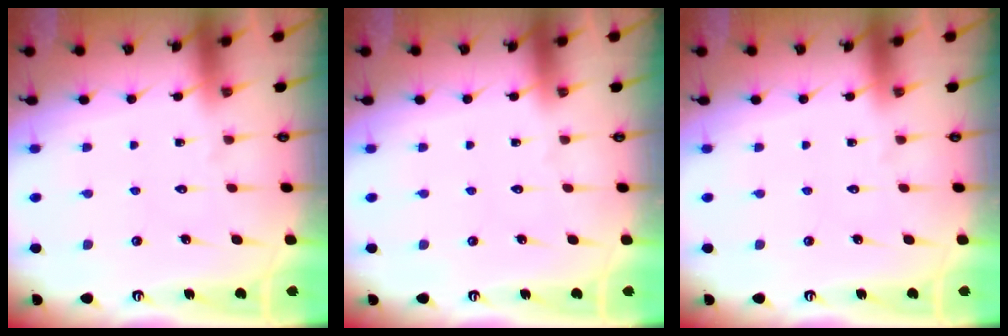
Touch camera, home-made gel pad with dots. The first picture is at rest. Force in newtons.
{"total": 0.0}
{"total": 0.0}